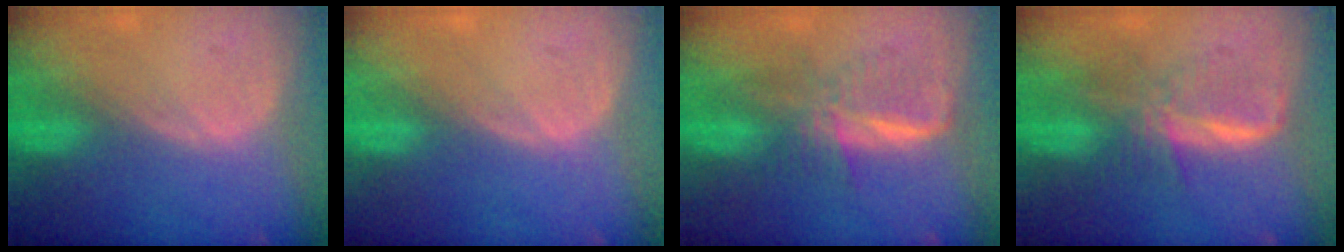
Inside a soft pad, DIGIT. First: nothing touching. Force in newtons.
{"total": 0.0}
{"total": 5.9, "press": 5.8, "slide": 0.8}
{"total": 6.3, "press": 6.1, "slide": 1.2}